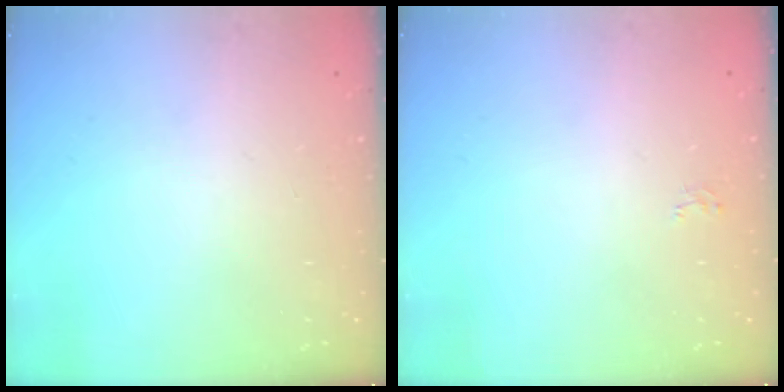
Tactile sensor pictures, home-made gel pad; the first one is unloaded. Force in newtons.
{"total": 2.6, "press": 2.6, "slide": 0.2}